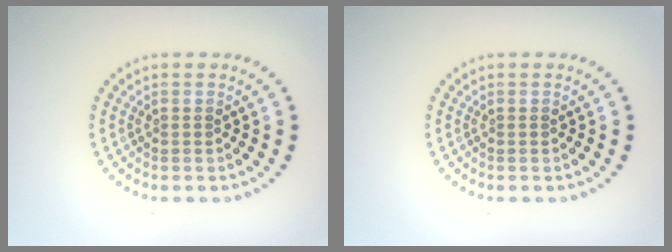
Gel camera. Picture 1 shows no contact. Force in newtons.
{"total": 0.0}